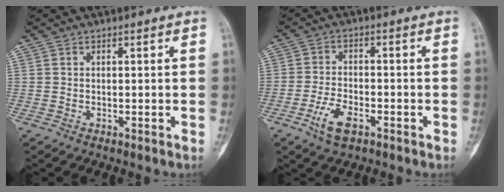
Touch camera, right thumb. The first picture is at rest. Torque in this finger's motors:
{"motor_torque": [-0.58, 0.13, 0.12, -0.20, 0.04]}